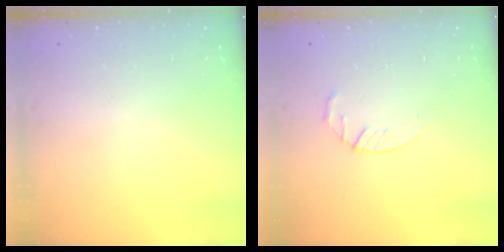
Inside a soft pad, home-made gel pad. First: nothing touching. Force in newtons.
{"total": 3.0, "press": 2.9, "slide": 0.5}